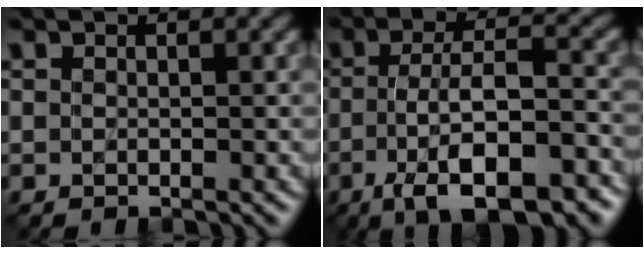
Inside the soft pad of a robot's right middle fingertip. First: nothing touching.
{"total": 10.3, "force": [-4.6, 3.6, 8.5], "torque": [-0.144, -0.003, -0.071]}